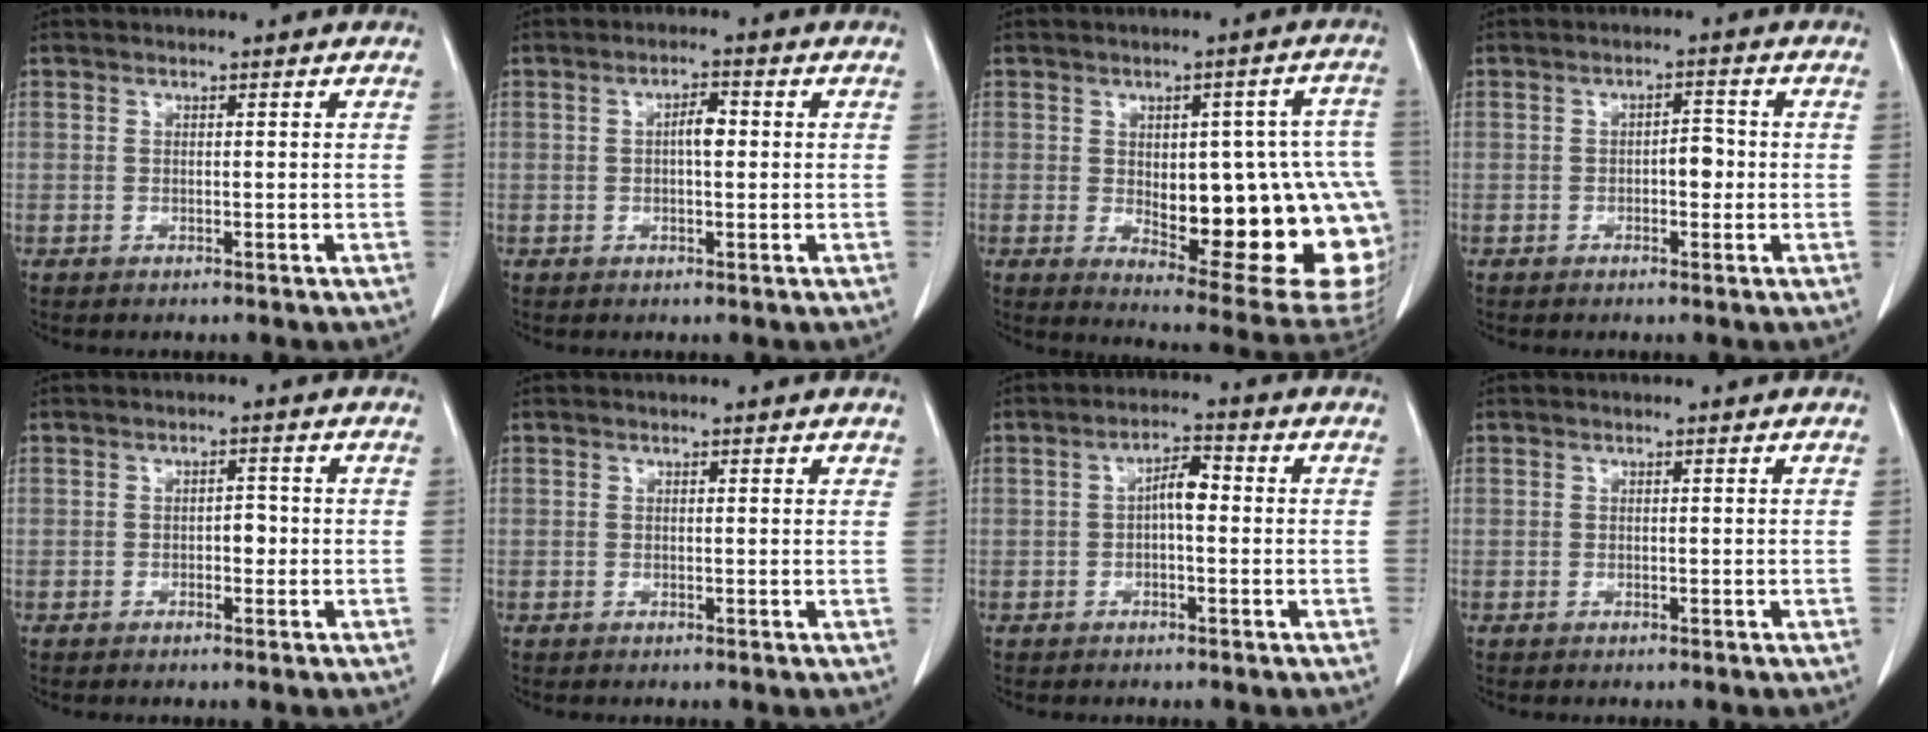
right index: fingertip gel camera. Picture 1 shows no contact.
{"total": 2.8, "force": [0.2, 0.9, 2.7], "torque": [-0.046, 0.005, 0.002]}
{"total": 23.7, "force": [-3.0, 7.6, 22.3], "torque": [-0.206, 0.019, -0.006]}
{"total": 2.7, "force": [-0.3, 1.3, 2.4], "torque": [-0.024, 0.008, -0.003]}
{"total": 1.8, "force": [-0.2, 1.0, 1.4], "torque": [-0.011, 0.007, -0.002]}
{"total": 0.7, "force": [0.6, 0.3, 0.3], "torque": [-0.004, 0.000, 0.004]}
{"total": 3.8, "force": [-0.1, 1.3, 3.6], "torque": [-0.063, 0.015, -0.003]}
{"total": 0.0}